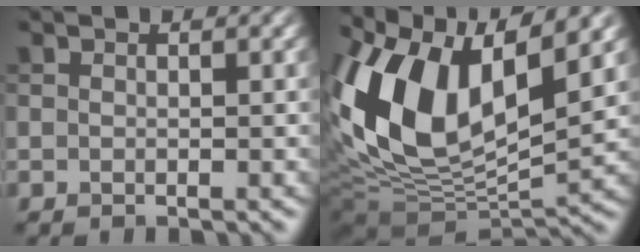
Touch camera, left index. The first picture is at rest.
{"total": 14.1, "force": [4.4, 7.4, 11.2], "torque": [-0.223, 0.015, 0.080]}